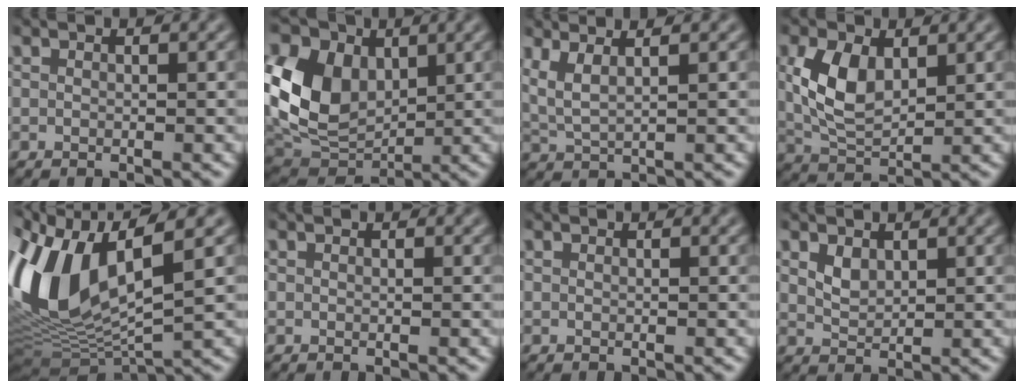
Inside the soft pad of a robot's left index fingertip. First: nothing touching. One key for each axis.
{"total": 10.2, "fx": 2.1, "fy": 7.6, "fz": 6.5, "tx": -0.163, "ty": 0.006, "tz": 0.040}
{"total": 2.5, "fx": 1.2, "fy": 0.7, "fz": 2.0, "tx": -0.043, "ty": 0.005, "tz": 0.030}
{"total": 4.8, "fx": 0.6, "fy": 2.9, "fz": 3.7, "tx": -0.090, "ty": 0.002, "tz": 0.024}
{"total": 11.6, "fx": 1.7, "fy": 5.2, "fz": 10.3, "tx": -0.226, "ty": -0.007, "tz": 0.040}
{"total": 0.0}
{"total": 0.0}
{"total": 1.0, "fx": 0.4, "fy": 0.8, "fz": 0.5, "tx": -0.016, "ty": -0.001, "tz": 0.021}